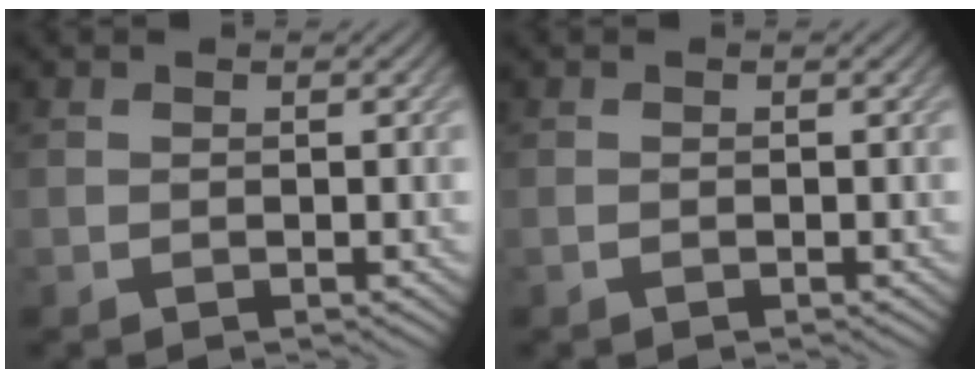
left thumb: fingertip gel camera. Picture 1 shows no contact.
{"total": 0.0}